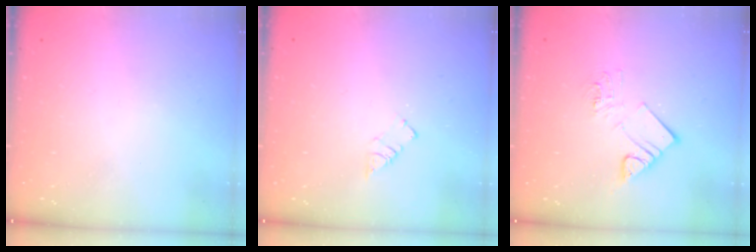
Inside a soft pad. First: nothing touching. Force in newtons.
{"total": 2.6, "press": 2.6, "slide": 0.3}
{"total": 9.1, "press": 9.1, "slide": 0.5}